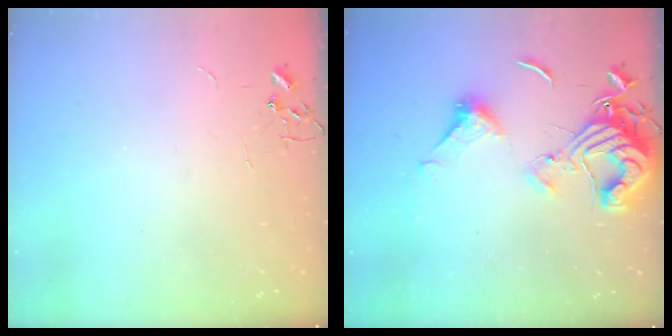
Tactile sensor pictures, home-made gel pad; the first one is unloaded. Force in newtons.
{"total": 15.3, "press": 15.3, "slide": 1.6}